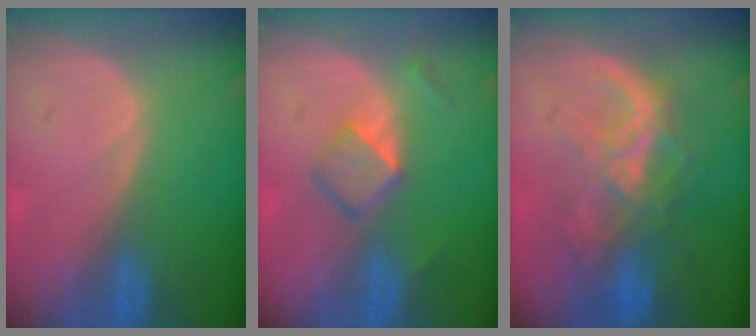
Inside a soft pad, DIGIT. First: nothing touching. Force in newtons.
{"total": 4.1, "press": 4.0, "slide": 0.9}
{"total": 8.9, "press": 7.7, "slide": 4.5}